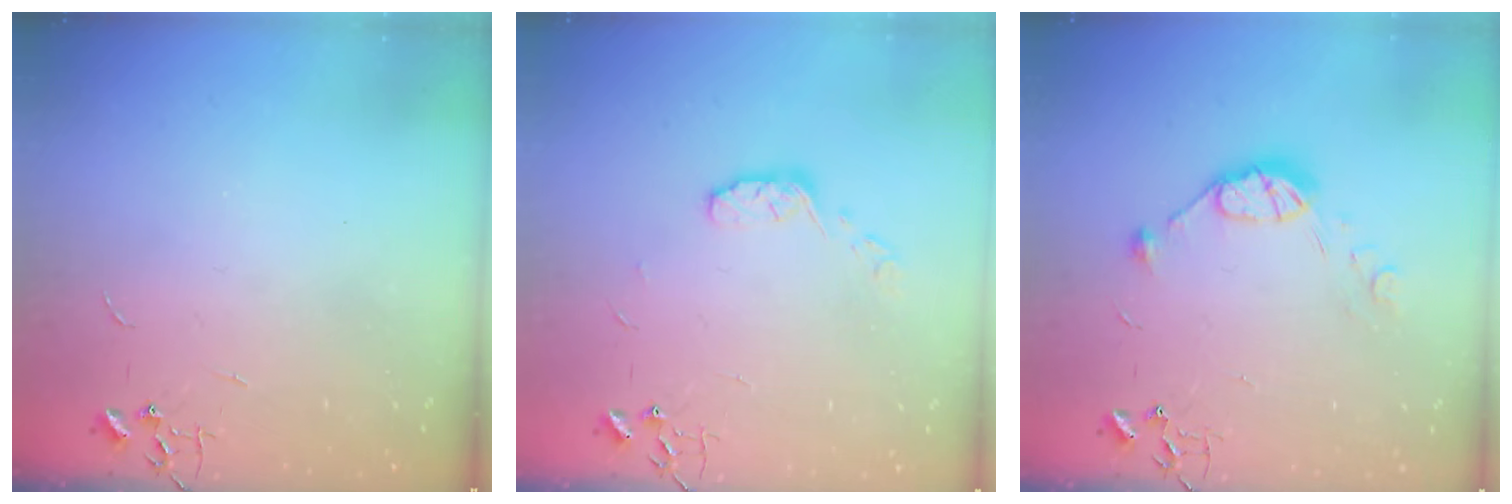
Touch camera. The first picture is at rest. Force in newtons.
{"total": 6.4, "press": 6.3, "slide": 0.4}
{"total": 9.0, "press": 9.0, "slide": 0.3}